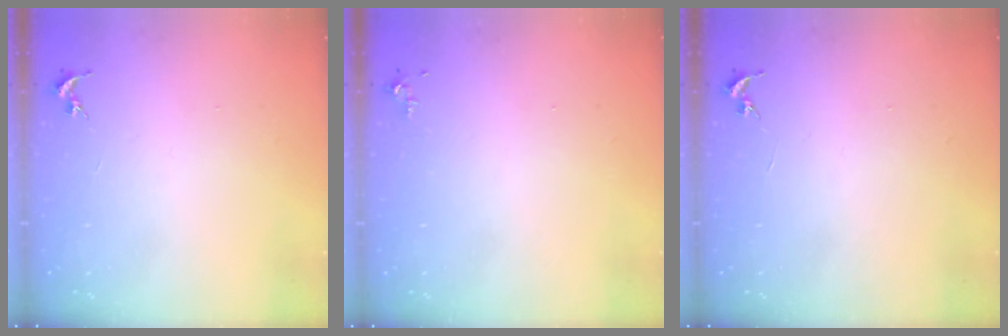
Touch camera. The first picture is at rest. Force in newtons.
{"total": 3.5, "press": 3.4, "slide": 0.5}
{"total": 0.0}